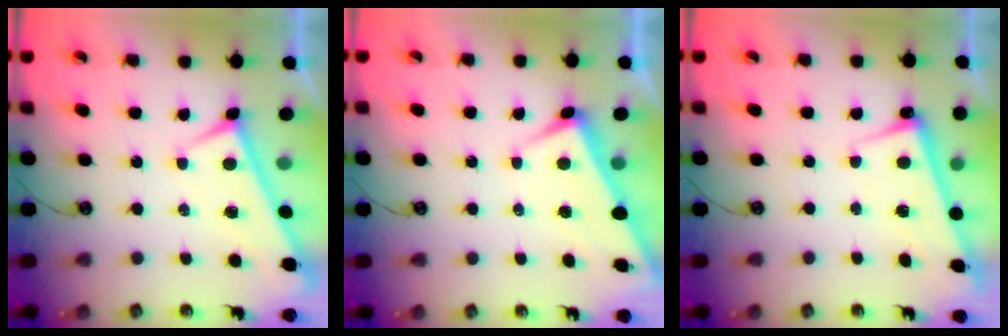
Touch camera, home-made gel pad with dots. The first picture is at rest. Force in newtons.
{"total": 2.8, "press": 2.7, "slide": 0.6}
{"total": 2.7, "press": 2.6, "slide": 0.5}